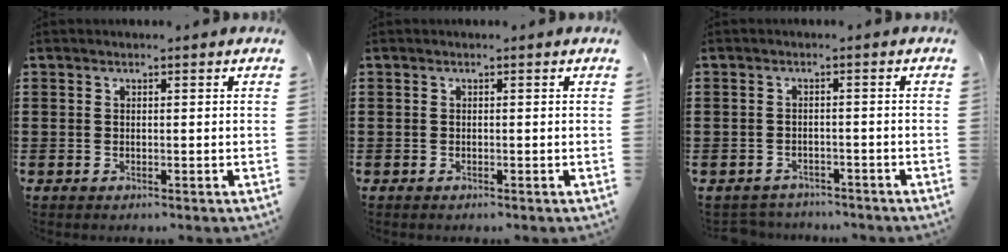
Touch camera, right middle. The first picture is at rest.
{"total": 0.0}
{"total": 2.0, "force": [-2.0, 0.4, -0.3], "torque": [-0.004, 0.001, -0.047]}